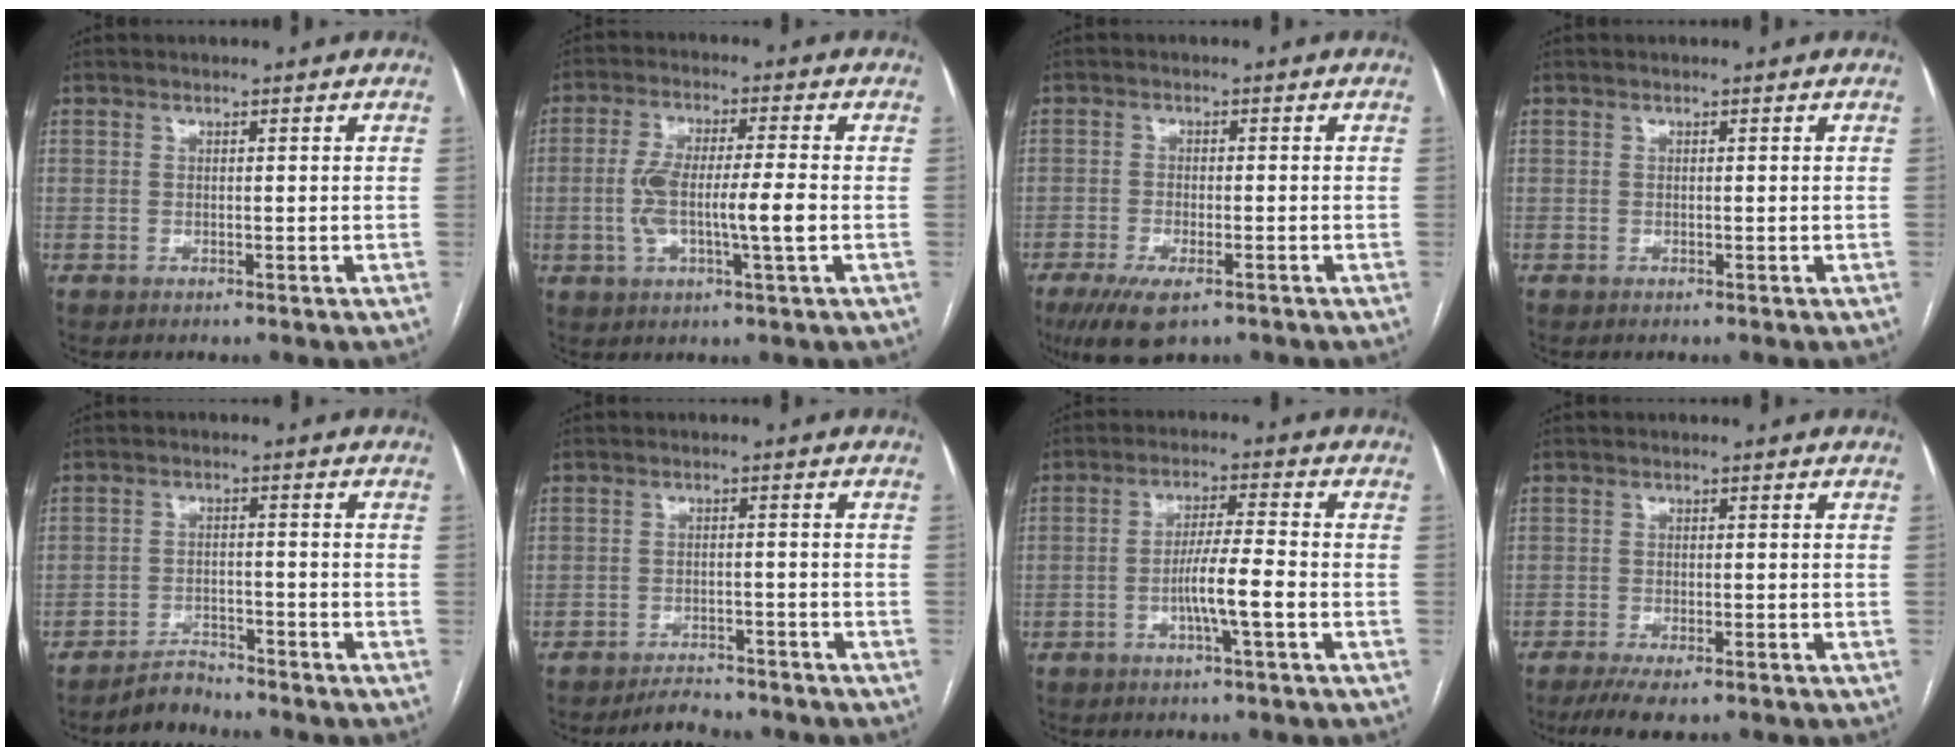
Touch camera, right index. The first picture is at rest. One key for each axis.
{"total": 9.0, "fx": -1.3, "fy": 0.8, "fz": 8.9, "tx": -0.172, "ty": 0.009, "tz": -0.026}
{"total": 6.8, "fx": -4.2, "fy": 2.3, "fz": 4.8, "tx": -0.080, "ty": -0.013, "tz": -0.068}
{"total": 0.0}
{"total": 3.8, "fx": -3.8, "fy": 0.5, "fz": 0.1, "tx": -0.002, "ty": -0.010, "tz": -0.064}
{"total": 5.1, "fx": -4.8, "fy": 1.2, "fz": 0.9, "tx": -0.013, "ty": -0.005, "tz": -0.073}
{"total": 6.6, "fx": -2.2, "fy": -0.1, "fz": 6.2, "tx": -0.115, "ty": 0.002, "tz": -0.042}
{"total": 5.5, "fx": -4.1, "fy": 1.3, "fz": 3.5, "tx": -0.055, "ty": -0.012, "tz": -0.065}